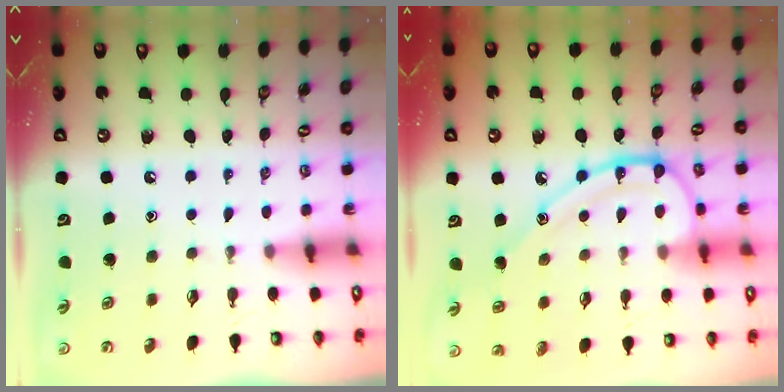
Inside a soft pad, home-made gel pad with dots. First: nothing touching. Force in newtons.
{"total": 13.4, "press": 13.4, "slide": 0.8}